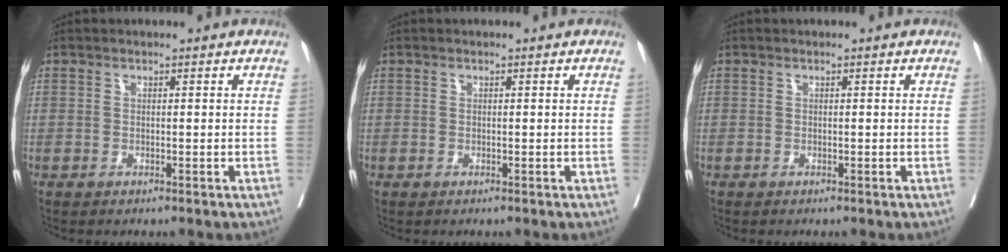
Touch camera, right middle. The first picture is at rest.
{"total": 0.0}
{"total": 0.0}